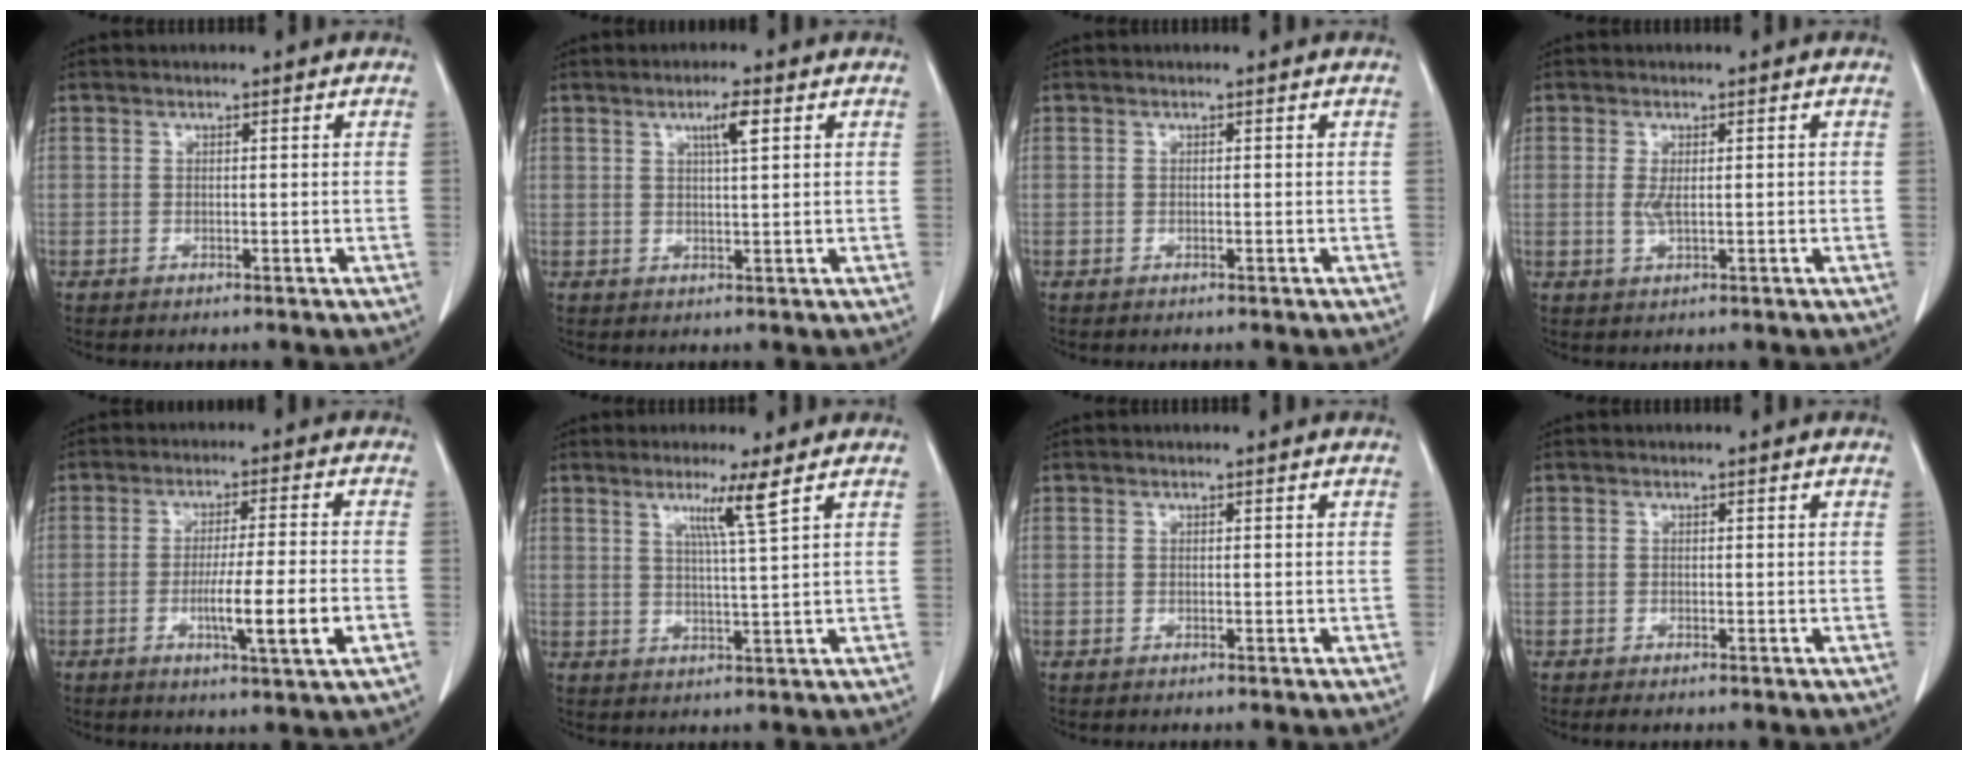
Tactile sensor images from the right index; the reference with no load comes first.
{"total": 3.3, "force": [1.5, 0.2, 2.9], "torque": [-0.051, 0.000, 0.025]}
{"total": 0.0}
{"total": 2.5, "force": [0.0, 0.8, 2.3], "torque": [-0.048, -0.002, 0.005]}
{"total": 9.2, "force": [-2.7, -0.3, 8.8], "torque": [-0.147, -0.014, -0.044]}
{"total": 4.8, "force": [2.6, -1.5, 3.8], "torque": [-0.070, -0.008, 0.049]}
{"total": 0.0}
{"total": 0.8, "force": [-0.6, 0.2, 0.5], "torque": [-0.009, -0.002, -0.006]}